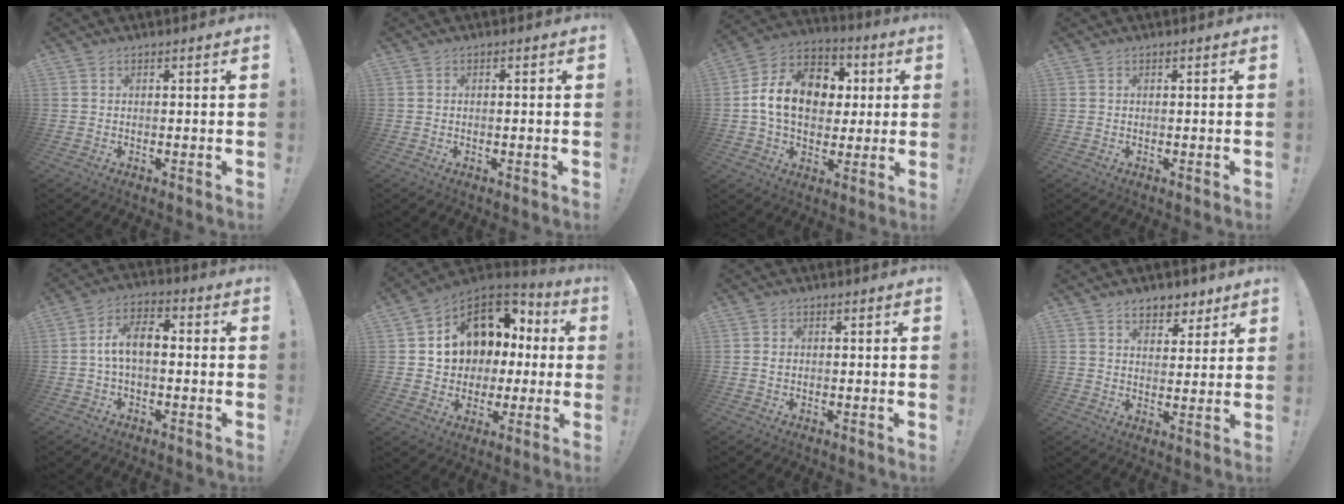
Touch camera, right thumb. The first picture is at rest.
{"total": 0.6, "force": [-0.4, 0.0, 0.4], "torque": [-0.008, -0.001, -0.007]}
{"total": 17.2, "force": [2.1, 13.0, 11.0], "torque": [-0.165, 0.013, 0.047]}
{"total": 0.0}
{"total": 8.9, "force": [-0.3, 4.6, 7.6], "torque": [-0.139, 0.009, -0.004]}
{"total": 12.7, "force": [4.2, 10.5, 5.8], "torque": [-0.080, -0.032, 0.095]}
{"total": 0.8, "force": [0.2, 0.7, 0.4], "torque": [0.000, 0.001, 0.002]}
{"total": 6.9, "force": [5.0, 4.0, 2.5], "torque": [-0.023, -0.029, 0.090]}